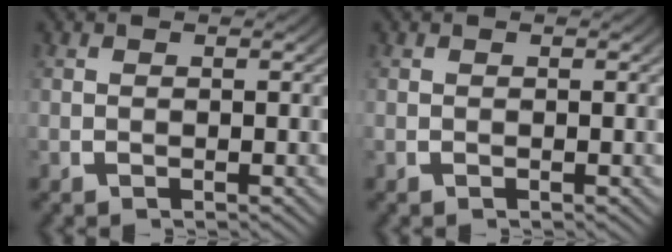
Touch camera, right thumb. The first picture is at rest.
{"total": 0.0}